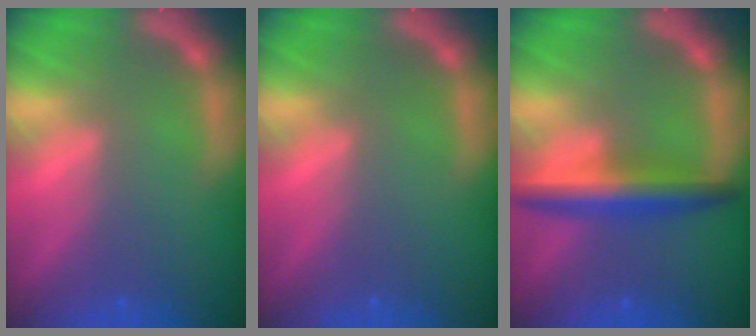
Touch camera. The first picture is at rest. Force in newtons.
{"total": 0.0}
{"total": 5.0}